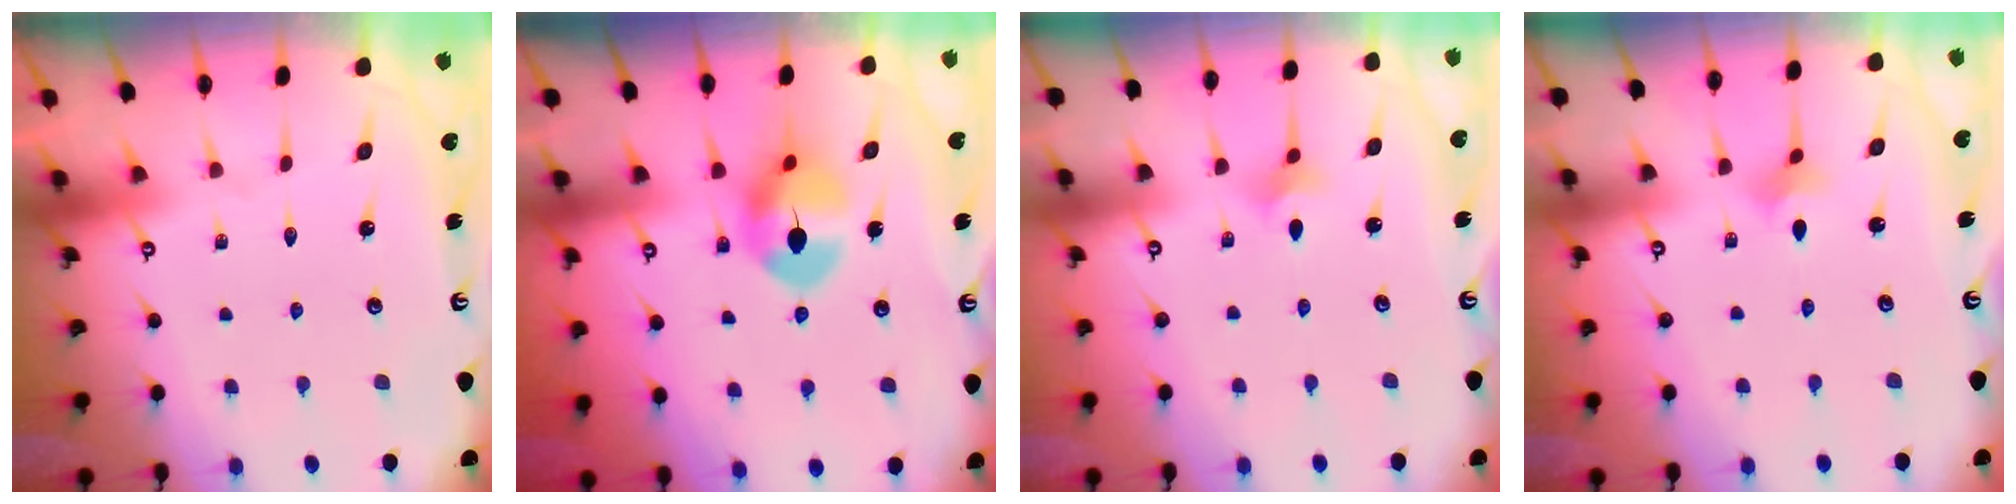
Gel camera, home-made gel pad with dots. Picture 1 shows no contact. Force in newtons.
{"total": 8.5, "press": 8.5, "slide": 0.2}
{"total": 4.3, "press": 4.2, "slide": 1.0}
{"total": 3.2, "press": 3.2, "slide": 0.7}